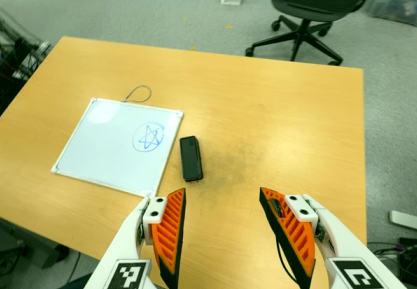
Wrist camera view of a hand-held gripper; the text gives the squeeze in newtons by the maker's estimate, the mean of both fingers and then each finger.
{"total": 0.0}